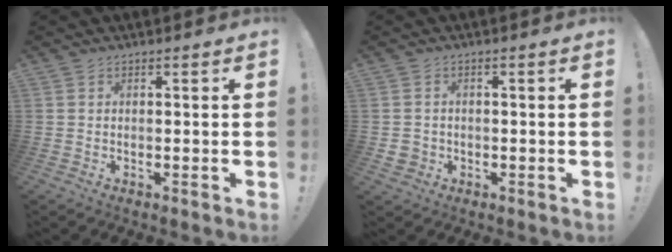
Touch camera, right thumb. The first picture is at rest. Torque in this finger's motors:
{"motor_torque": [0.08, 0.33, 0.09, -0.50, -0.05]}